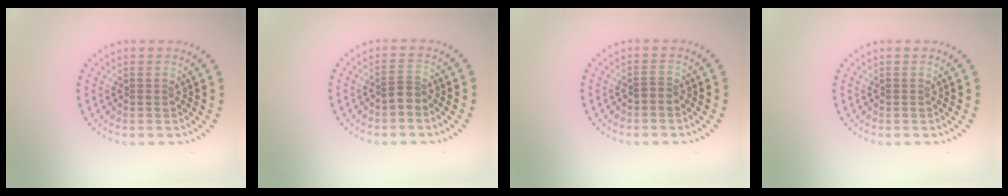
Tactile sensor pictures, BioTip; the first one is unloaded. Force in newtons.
{"total": 1.1, "press": 0.7, "slide": 0.9}
{"total": 0.6, "press": 0.4, "slide": 0.4}
{"total": 0.0}